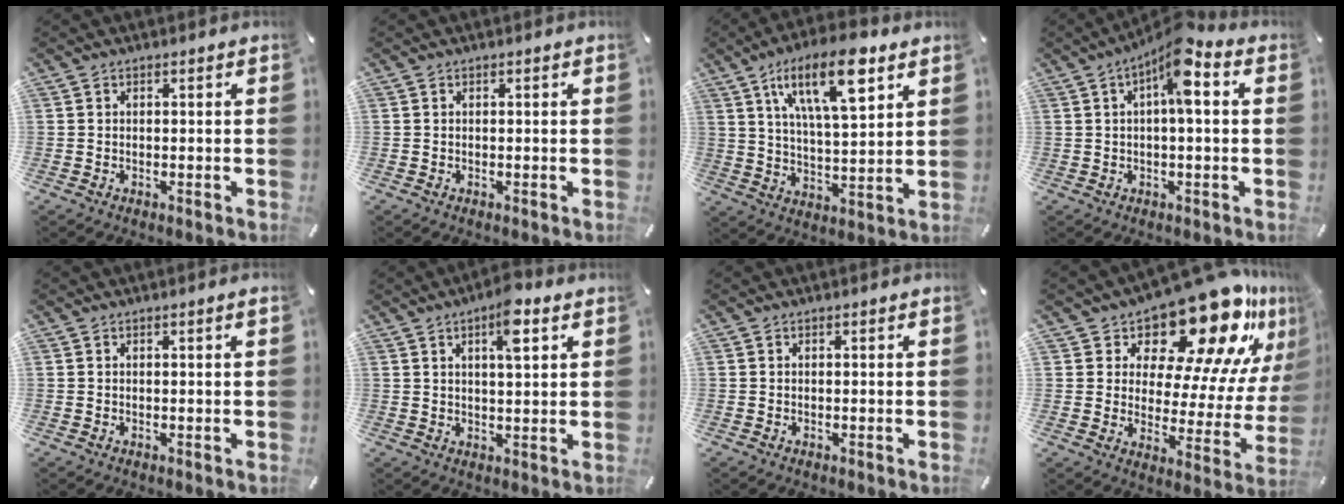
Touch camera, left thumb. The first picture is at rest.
{"total": 0.0}
{"total": 17.1, "force": [9.1, 6.1, 13.1], "torque": [-0.218, -0.024, 0.148]}
{"total": 9.6, "force": [2.7, 3.2, 8.6], "torque": [-0.140, -0.007, 0.043]}
{"total": 0.9, "force": [0.2, 0.0, 0.8], "torque": [-0.013, 0.001, 0.003]}
{"total": 7.4, "force": [3.8, 2.5, 5.8], "torque": [-0.091, -0.006, 0.059]}
{"total": 0.0}
{"total": 21.8, "force": [16.4, 8.5, 11.5], "torque": [-0.156, -0.145, 0.270]}